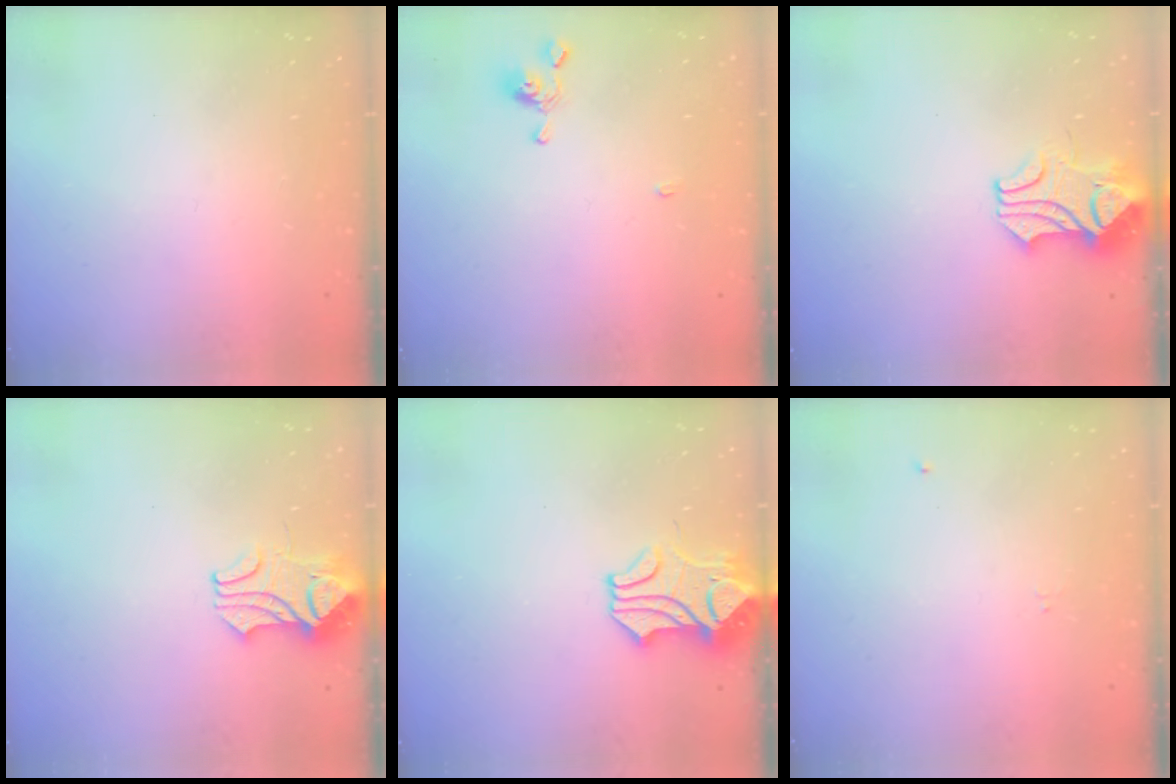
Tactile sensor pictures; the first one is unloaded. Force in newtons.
{"total": 2.2, "press": 2.2, "slide": 0.3}
{"total": 2.2, "press": 2.1, "slide": 0.8}
{"total": 2.0, "press": 1.9, "slide": 0.8}
{"total": 2.7, "press": 2.4, "slide": 1.1}
{"total": 0.0}